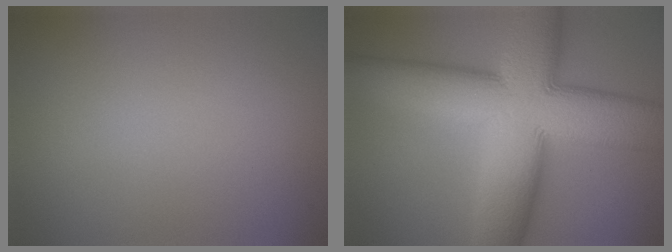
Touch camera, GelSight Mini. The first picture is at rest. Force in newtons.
{"total": 15.7, "press": 15.7, "slide": 0.4}